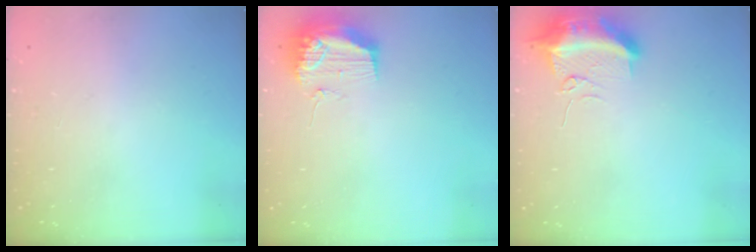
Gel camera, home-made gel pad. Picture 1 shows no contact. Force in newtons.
{"total": 11.1, "press": 11.1, "slide": 0.8}
{"total": 11.0, "press": 10.9, "slide": 1.3}